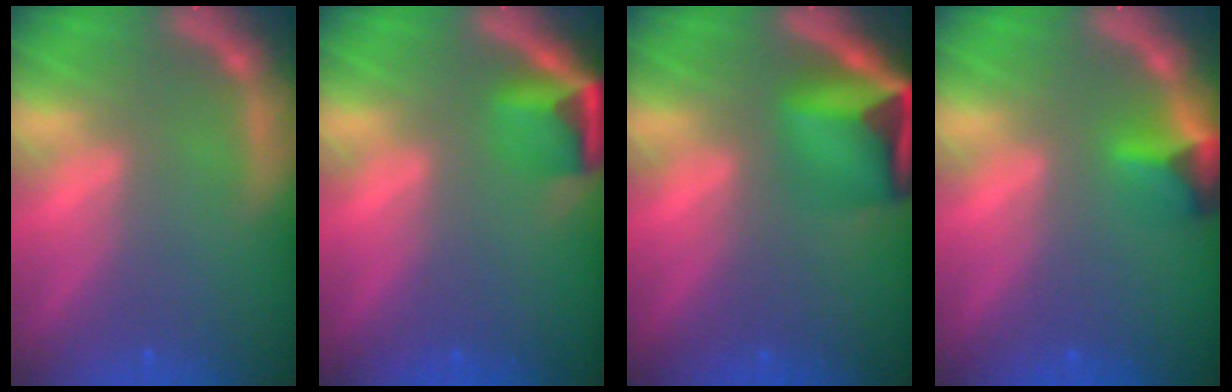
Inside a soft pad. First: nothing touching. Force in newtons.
{"total": 3.9}
{"total": 8.1}
{"total": 2.9}